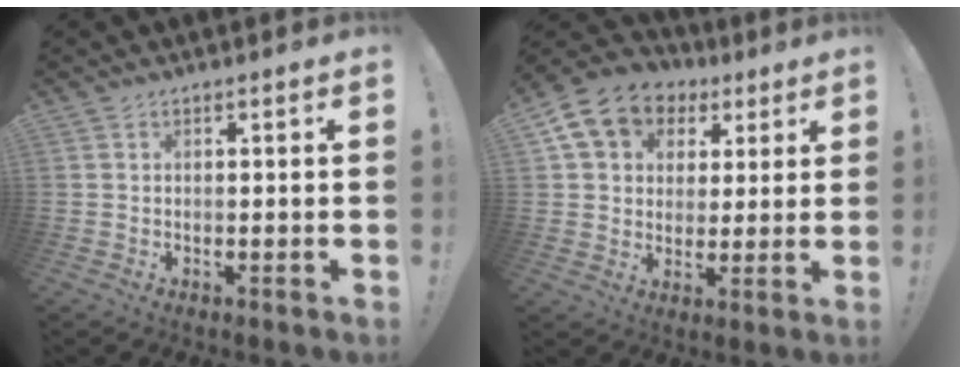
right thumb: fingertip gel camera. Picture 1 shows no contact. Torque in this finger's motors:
{"motor_torque": [-0.67, 1.08, 1.13, 0.45, 0.06]}